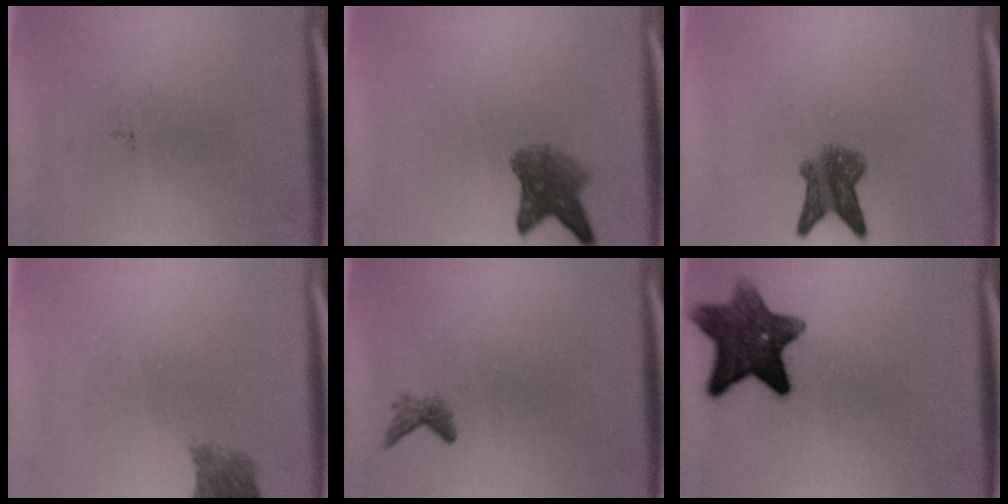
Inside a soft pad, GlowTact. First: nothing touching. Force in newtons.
{"total": 4.9}
{"total": 5.0}
{"total": 2.7}
{"total": 1.1}
{"total": 10.1}